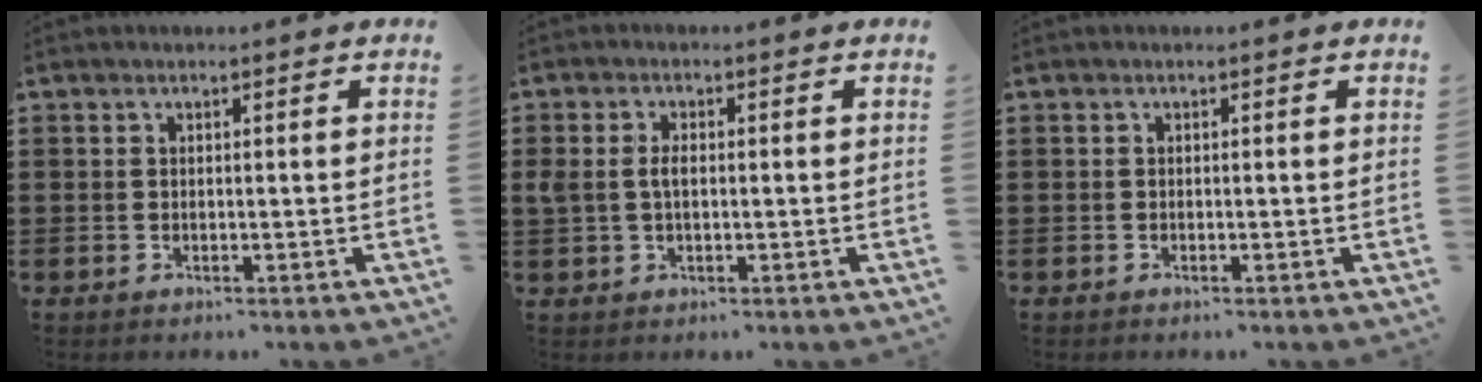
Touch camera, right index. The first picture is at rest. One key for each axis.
{"total": 3.0, "fx": 0.2, "fy": 1.7, "fz": 2.4, "tx": -0.064, "ty": 0.002, "tz": -0.003}
{"total": 0.0}